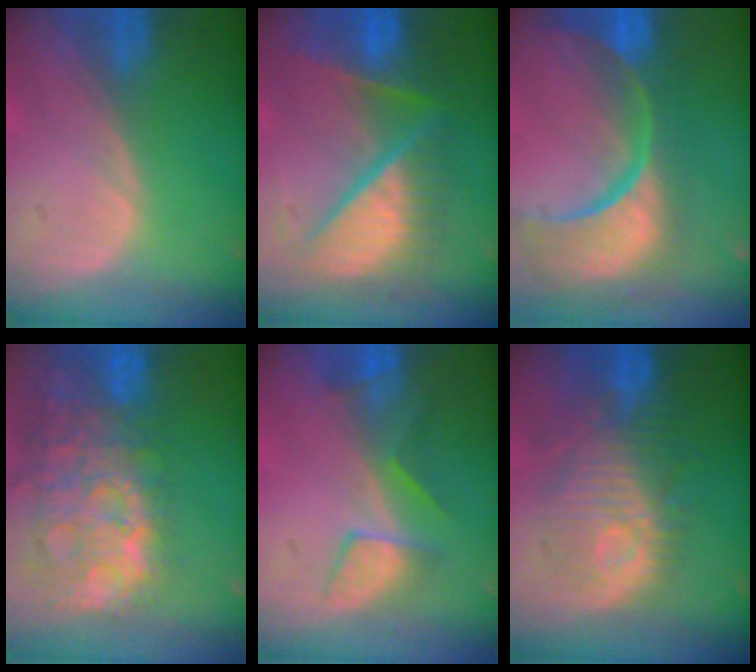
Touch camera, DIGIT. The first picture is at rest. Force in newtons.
{"total": 11.0, "press": 11.0, "slide": 1.3}
{"total": 14.9, "press": 11.8, "slide": 9.1}
{"total": 14.6, "press": 11.8, "slide": 8.5}
{"total": 5.2, "press": 5.0, "slide": 1.2}
{"total": 10.2, "press": 10.1, "slide": 1.7}